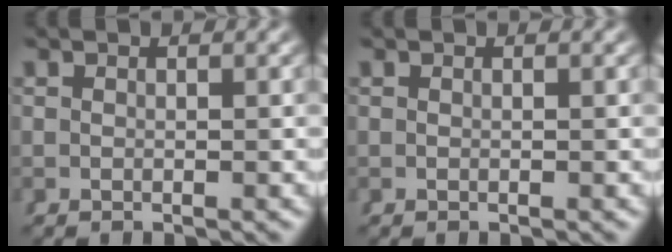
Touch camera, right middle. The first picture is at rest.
{"total": 0.0}